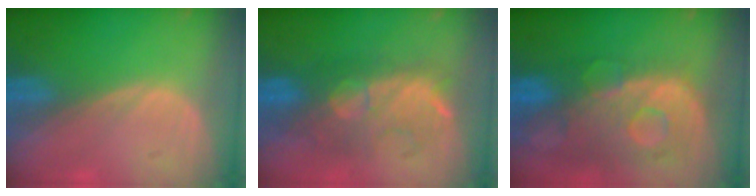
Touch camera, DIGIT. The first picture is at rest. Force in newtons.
{"total": 8.6, "press": 8.5, "slide": 0.7}
{"total": 12.1, "press": 10.1, "slide": 6.7}